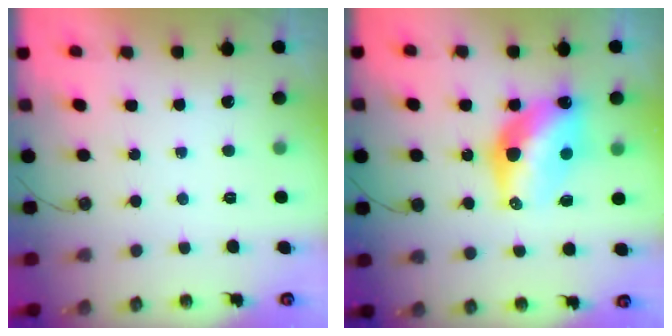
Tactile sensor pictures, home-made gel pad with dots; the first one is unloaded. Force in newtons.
{"total": 13.3, "press": 13.3, "slide": 0.9}